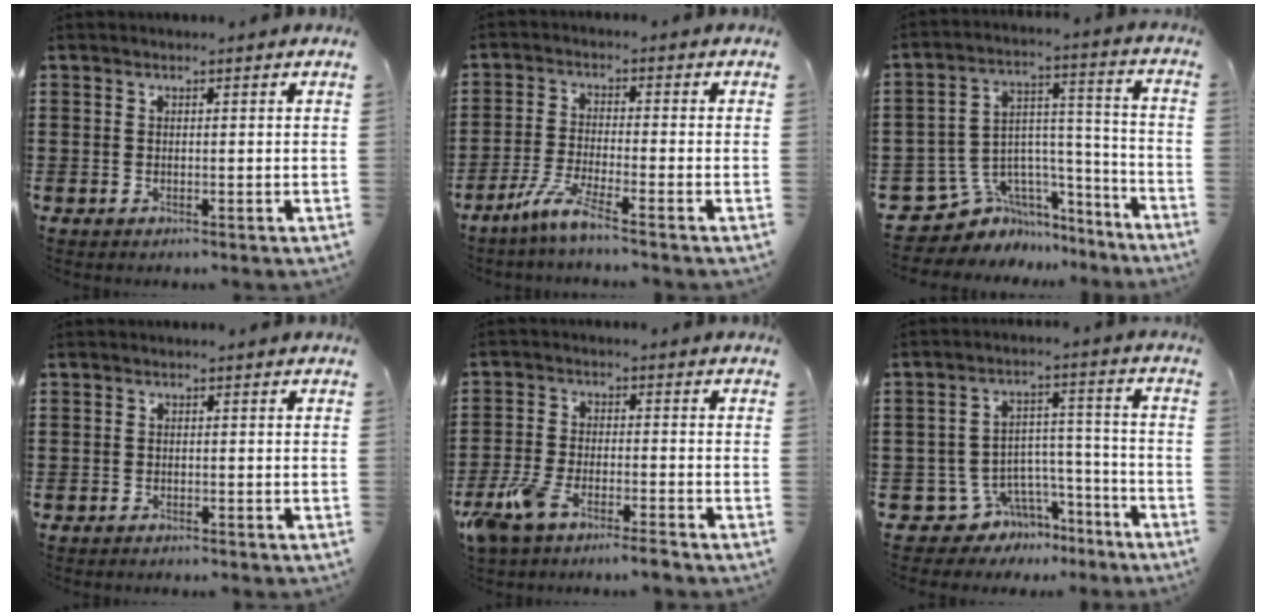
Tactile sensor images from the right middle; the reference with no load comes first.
{"total": 5.2, "force": [-3.8, 0.1, 3.6], "torque": [-0.079, -0.013, -0.073]}
{"total": 7.3, "force": [-4.4, 5.6, 1.5], "torque": [-0.058, -0.008, -0.076]}
{"total": 0.9, "force": [-0.9, 0.3, -0.1], "torque": [0.000, 0.002, -0.019]}
{"total": 6.3, "force": [-5.2, 1.1, 3.4], "torque": [-0.094, -0.012, -0.104]}
{"total": 6.5, "force": [-4.7, 4.3, 0.9], "torque": [-0.033, 0.018, -0.087]}